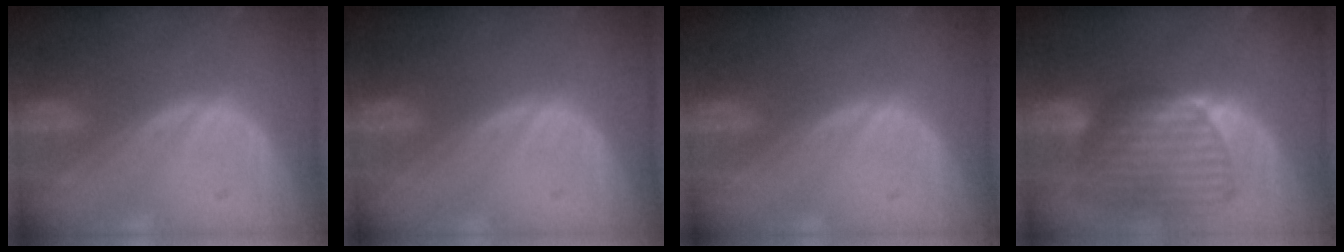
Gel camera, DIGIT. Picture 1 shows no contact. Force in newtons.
{"total": 0.0}
{"total": 0.0}
{"total": 9.4, "press": 8.3, "slide": 4.2}